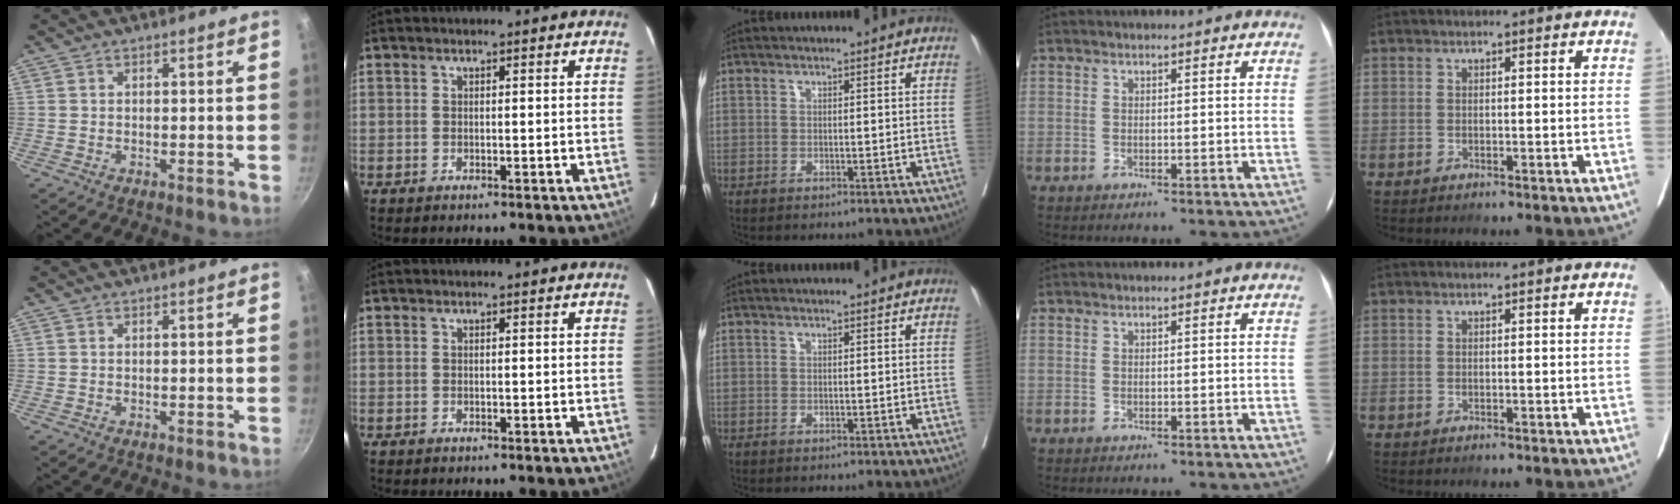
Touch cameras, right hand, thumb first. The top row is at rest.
{}